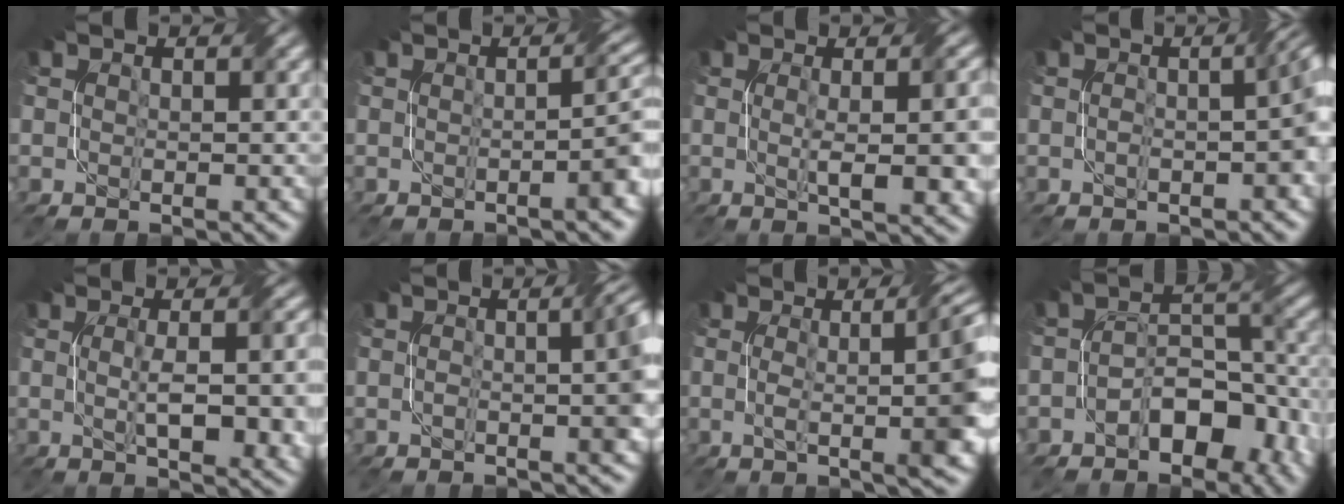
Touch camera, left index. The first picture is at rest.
{"total": 4.0, "force": [-0.7, 1.1, 3.8], "torque": [-0.025, 0.010, -0.012]}
{"total": 6.7, "force": [-0.3, 1.8, 6.5], "torque": [-0.069, 0.006, -0.003]}
{"total": 4.5, "force": [-0.6, 1.3, 4.2], "torque": [-0.055, 0.009, -0.011]}
{"total": 8.5, "force": [-0.5, 2.7, 8.0], "torque": [-0.099, 0.001, -0.003]}
{"total": 5.1, "force": [-0.2, 1.5, 4.9], "torque": [-0.047, 0.011, -0.006]}
{"total": 11.1, "force": [0.3, 4.1, 10.3], "torque": [-0.110, 0.016, 0.000]}
{"total": 6.3, "force": [-3.1, 3.5, 4.3], "torque": [-0.058, 0.004, -0.055]}